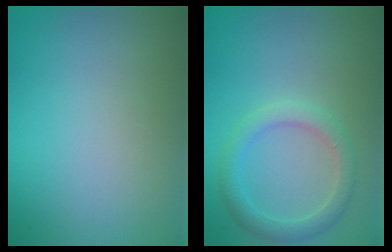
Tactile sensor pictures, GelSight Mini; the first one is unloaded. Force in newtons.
{"total": 2.5, "press": 2.5, "slide": 0.1}